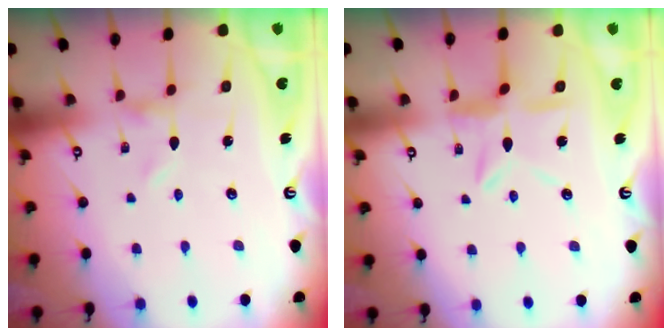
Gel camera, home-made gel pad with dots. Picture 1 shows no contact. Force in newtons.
{"total": 9.2, "press": 9.2, "slide": 0.8}